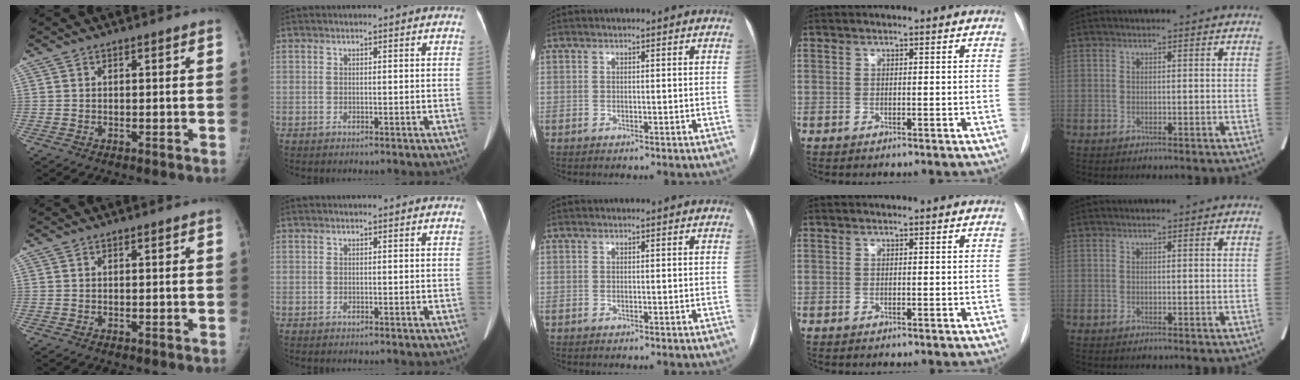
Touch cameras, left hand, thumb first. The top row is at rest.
{}